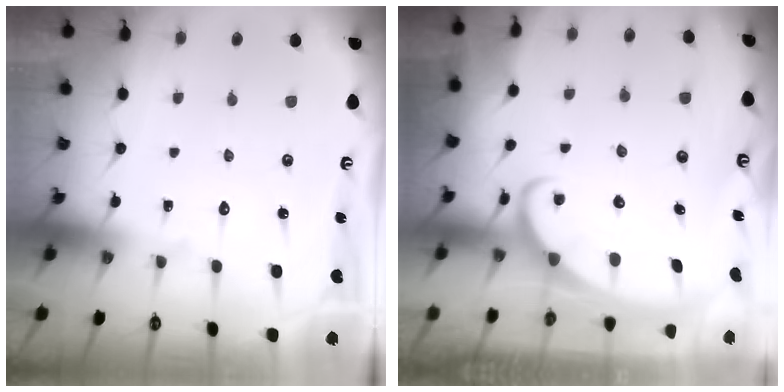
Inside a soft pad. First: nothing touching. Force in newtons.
{"total": 2.7, "press": 2.7, "slide": 0.4}